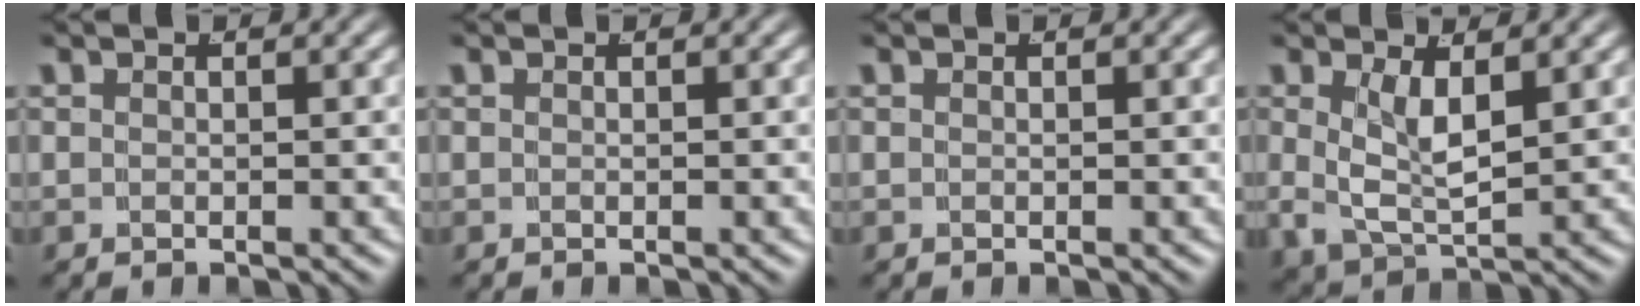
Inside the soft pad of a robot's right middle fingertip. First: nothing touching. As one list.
[{"total": 0.0}, {"total": 0.0}, {"total": 4.7, "force": [0.7, 2.8, 3.7], "torque": [-0.086, -0.020, 0.024]}]